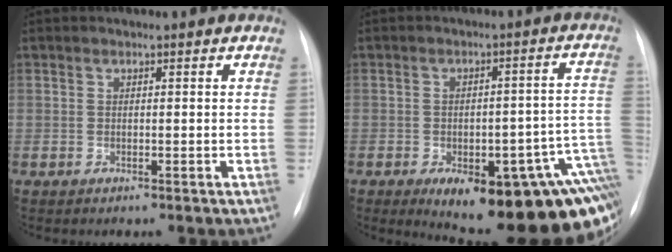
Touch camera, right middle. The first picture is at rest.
{"total": 21.8, "force": [-11.3, 7.3, 17.1], "torque": [-0.116, 0.033, -0.130]}